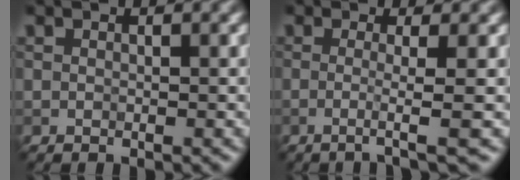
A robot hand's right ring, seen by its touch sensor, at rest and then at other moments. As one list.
[{"total": 3.1, "force": [-0.3, 0.6, 3.0], "torque": [-0.044, -0.007, -0.017]}]